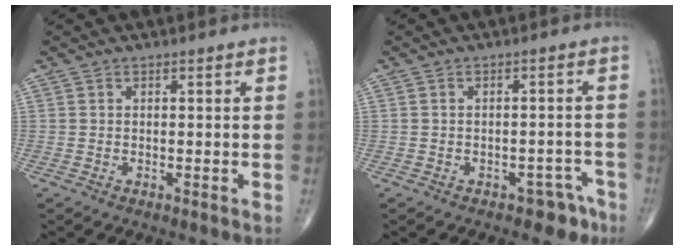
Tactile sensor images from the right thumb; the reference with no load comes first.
{"total": 4.2, "force": [-2.9, 2.6, 1.6], "torque": [-0.003, 0.029, -0.035]}